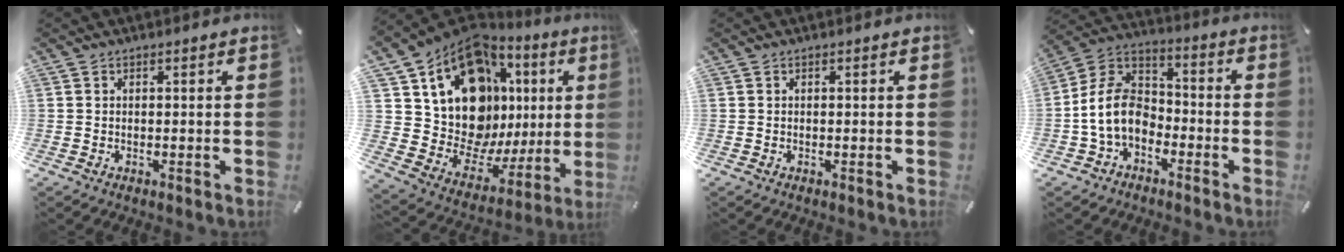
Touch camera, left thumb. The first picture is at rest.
{"total": 18.5, "force": [8.0, 12.7, 10.8], "torque": [-0.183, -0.078, 0.151]}
{"total": 0.0}
{"total": 11.4, "force": [-4.4, 8.1, 6.6], "torque": [-0.160, 0.018, -0.088]}